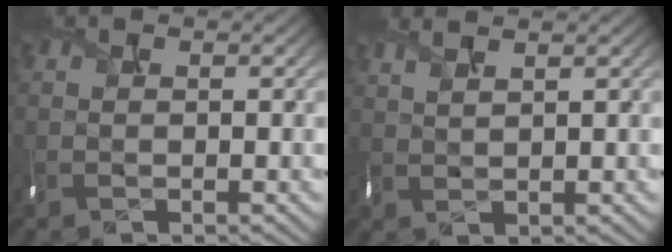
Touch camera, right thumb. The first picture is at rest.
{"total": 2.7, "force": [2.0, 0.8, 1.6], "torque": [-0.023, 0.009, 0.031]}